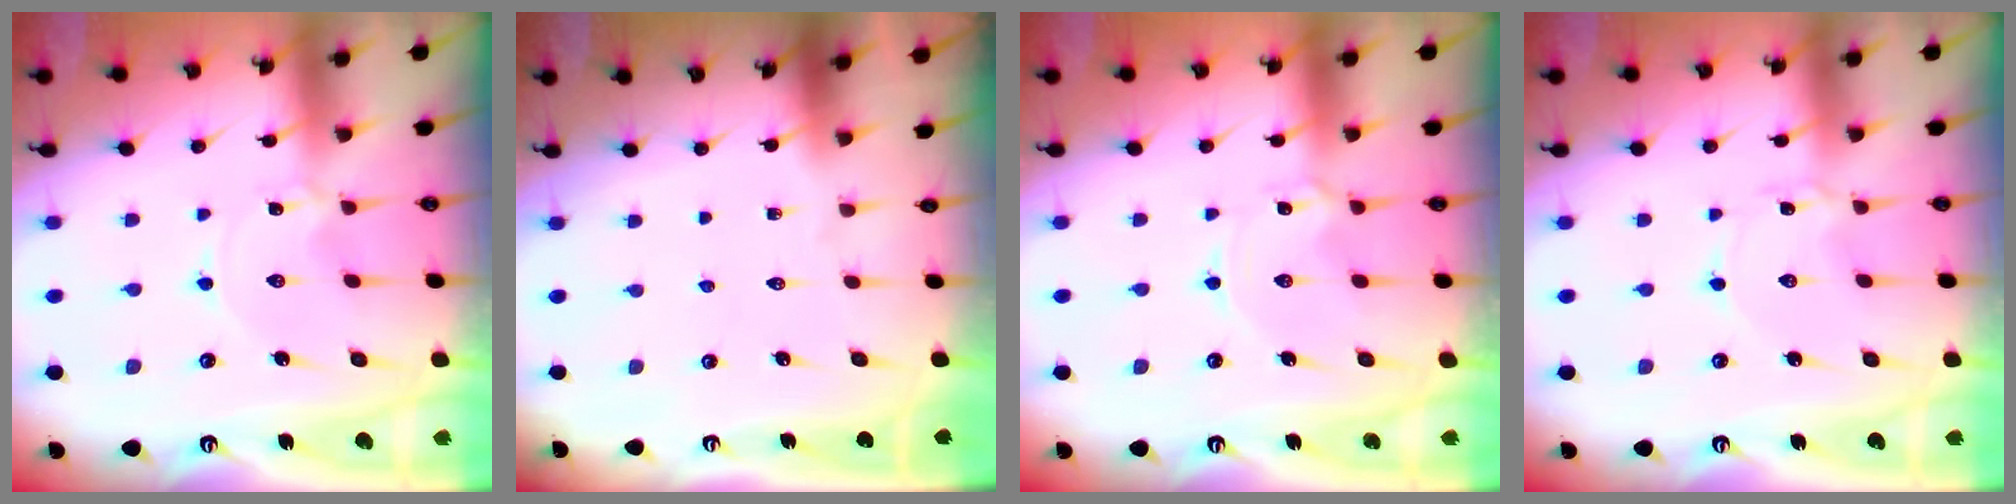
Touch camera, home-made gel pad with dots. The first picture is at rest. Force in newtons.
{"total": 0.0}
{"total": 1.7, "press": 1.7, "slide": 0.1}
{"total": 1.4, "press": 1.4, "slide": 0.1}